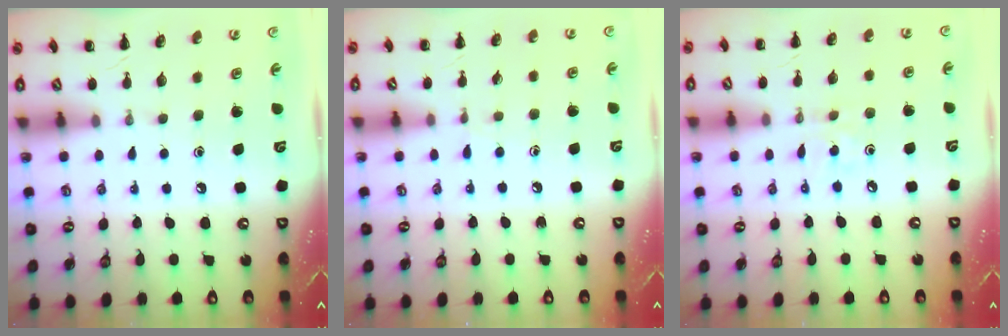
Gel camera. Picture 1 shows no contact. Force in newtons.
{"total": 4.7, "press": 4.3, "slide": 1.8}
{"total": 2.6, "press": 2.5, "slide": 0.8}